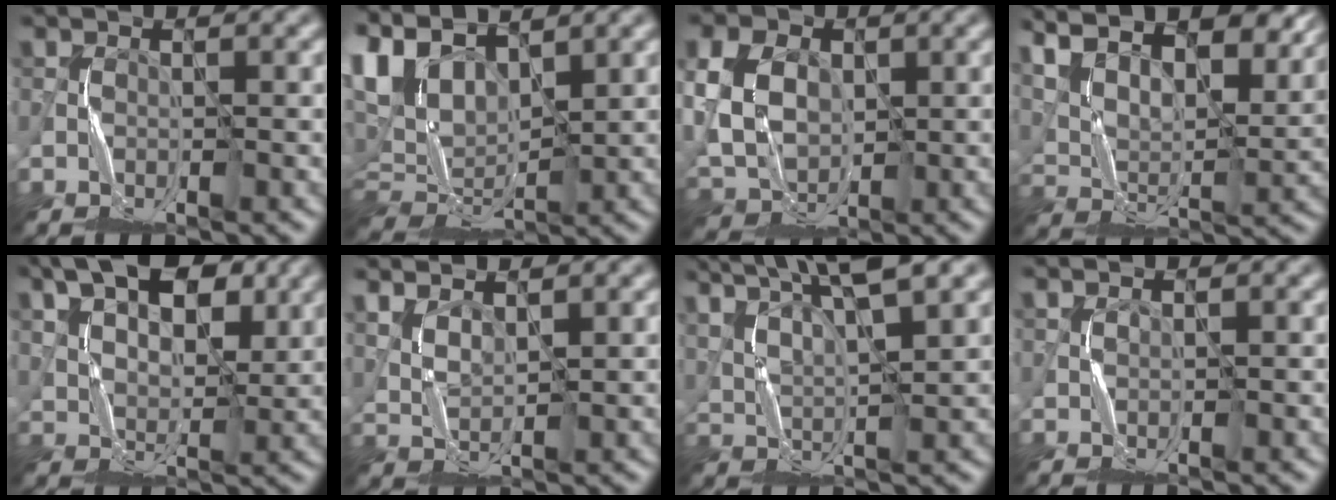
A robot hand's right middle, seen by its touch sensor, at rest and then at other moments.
{"total": 8.1, "force": [3.8, 4.4, 5.8], "torque": [-0.139, 0.010, 0.070]}
{"total": 9.0, "force": [1.3, 6.6, 5.9], "torque": [-0.144, 0.019, 0.016]}
{"total": 14.6, "force": [10.0, 5.7, 9.0], "torque": [-0.185, 0.029, 0.149]}
{"total": 11.2, "force": [5.6, 5.7, 7.8], "torque": [-0.127, 0.023, 0.081]}
{"total": 3.6, "force": [2.6, 1.1, 2.3], "torque": [-0.050, 0.004, 0.048]}
{"total": 10.2, "force": [6.8, 2.4, 7.2], "torque": [-0.137, 0.015, 0.099]}
{"total": 1.0, "force": [0.8, 0.2, 0.5], "torque": [-0.010, -0.002, 0.009]}